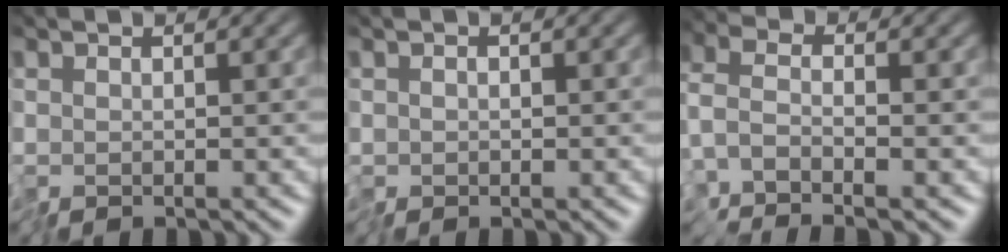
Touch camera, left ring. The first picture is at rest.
{"total": 0.7, "force": [-0.3, 0.5, 0.3], "torque": [-0.006, -0.001, -0.009]}
{"total": 2.1, "force": [-1.5, 0.6, 1.3], "torque": [-0.040, 0.007, -0.043]}